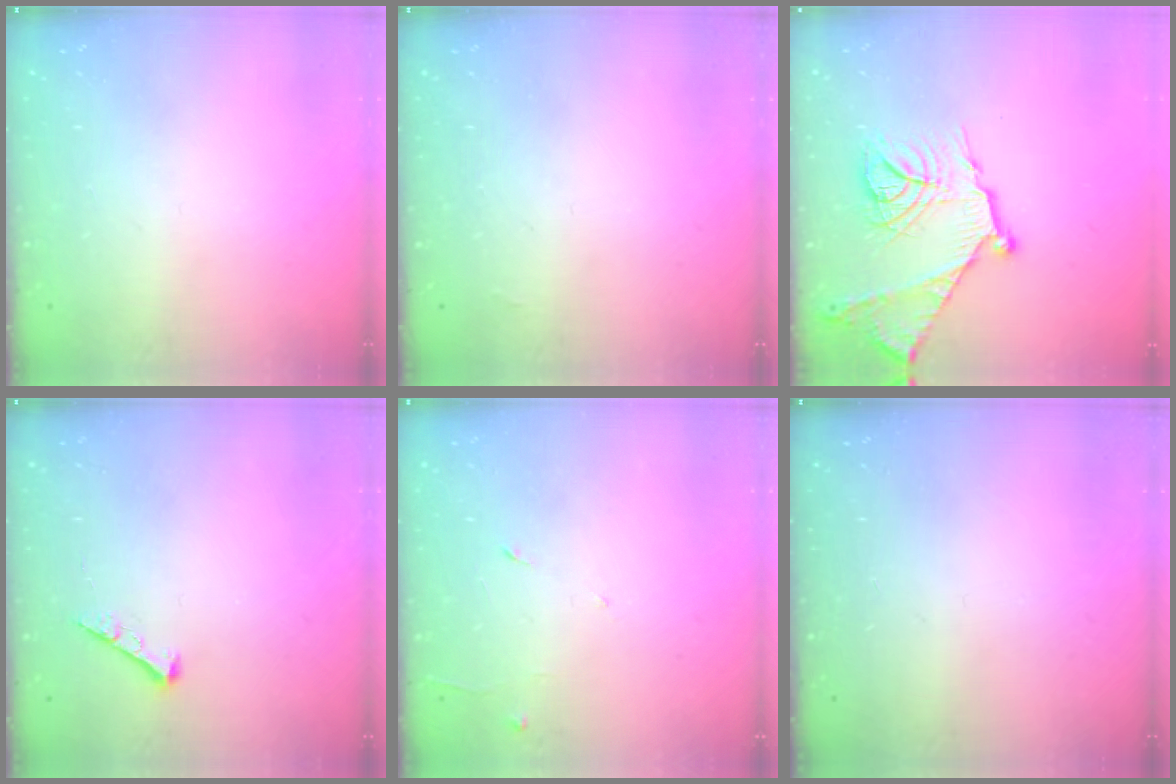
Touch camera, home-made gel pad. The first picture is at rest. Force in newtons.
{"total": 1.3, "press": 1.3, "slide": 0.2}
{"total": 19.7, "press": 19.6, "slide": 1.7}
{"total": 3.9, "press": 3.9, "slide": 0.5}
{"total": 5.1, "press": 5.1, "slide": 0.8}
{"total": 0.0}